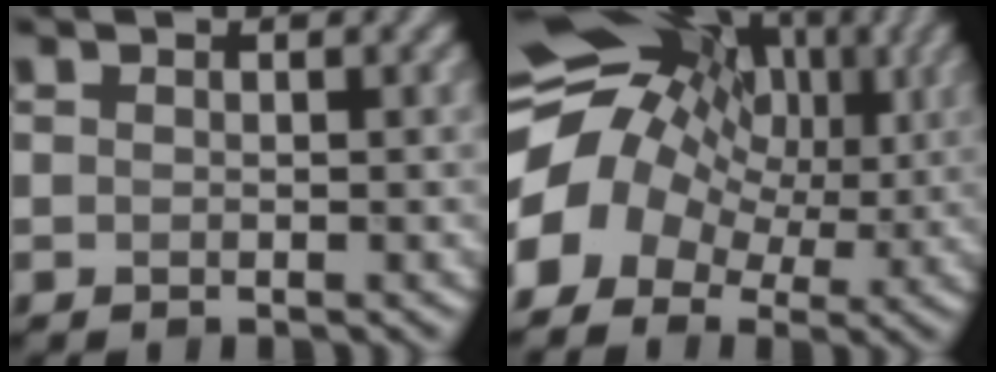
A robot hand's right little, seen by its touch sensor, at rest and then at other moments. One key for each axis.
{"total": 14.2, "fx": 2.2, "fy": 11.0, "fz": 8.6, "tx": -0.155, "ty": 0.011, "tz": 0.023}